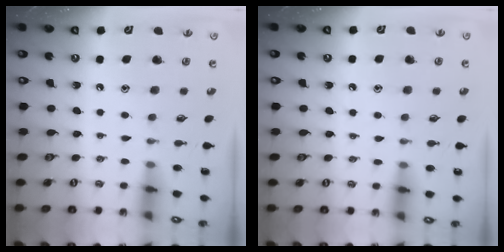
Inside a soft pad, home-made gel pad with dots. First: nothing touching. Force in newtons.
{"total": 4.2, "press": 4.1, "slide": 0.6}